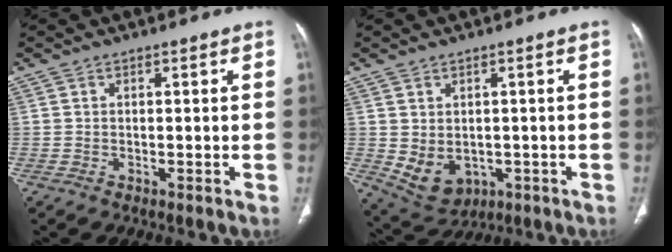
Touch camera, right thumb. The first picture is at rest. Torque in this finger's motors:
{"motor_torque": [-0.33, 0.33, 0.29, 0.38, 0.02]}